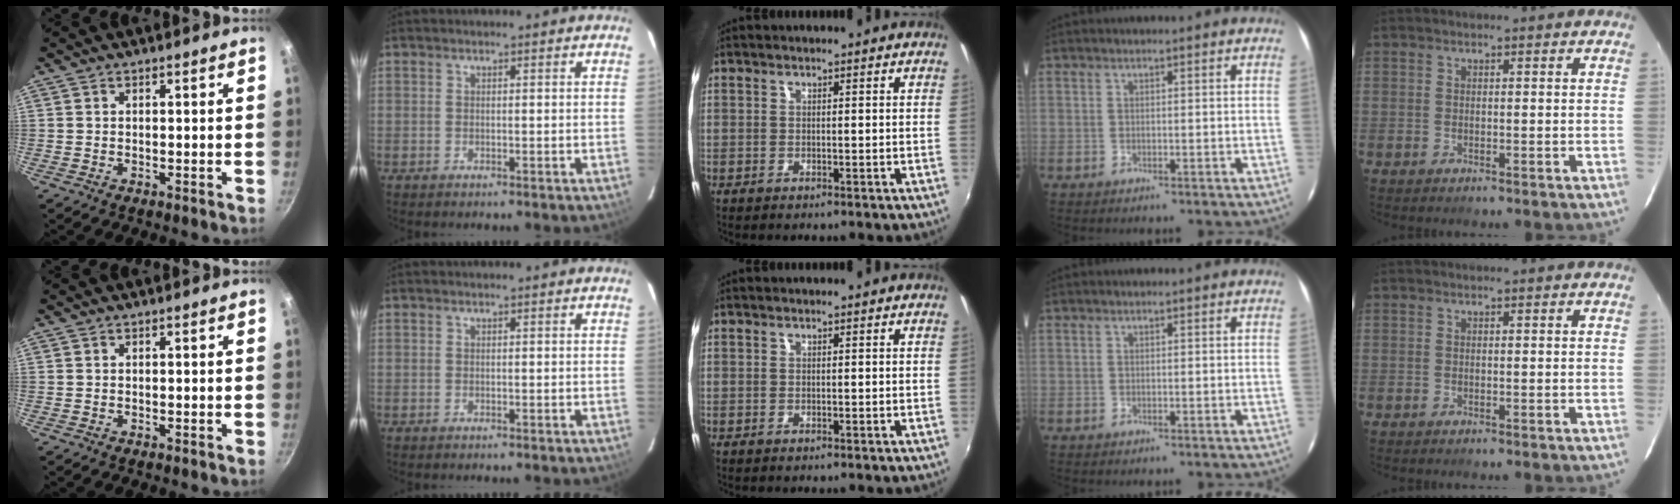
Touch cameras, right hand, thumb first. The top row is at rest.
{}